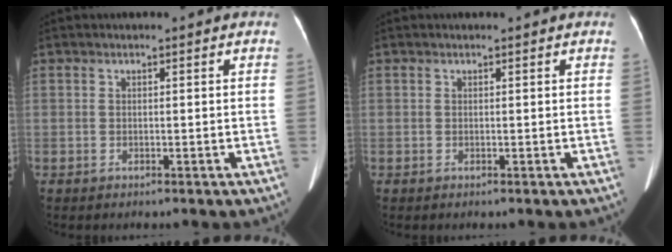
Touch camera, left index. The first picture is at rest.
{"total": 0.0}